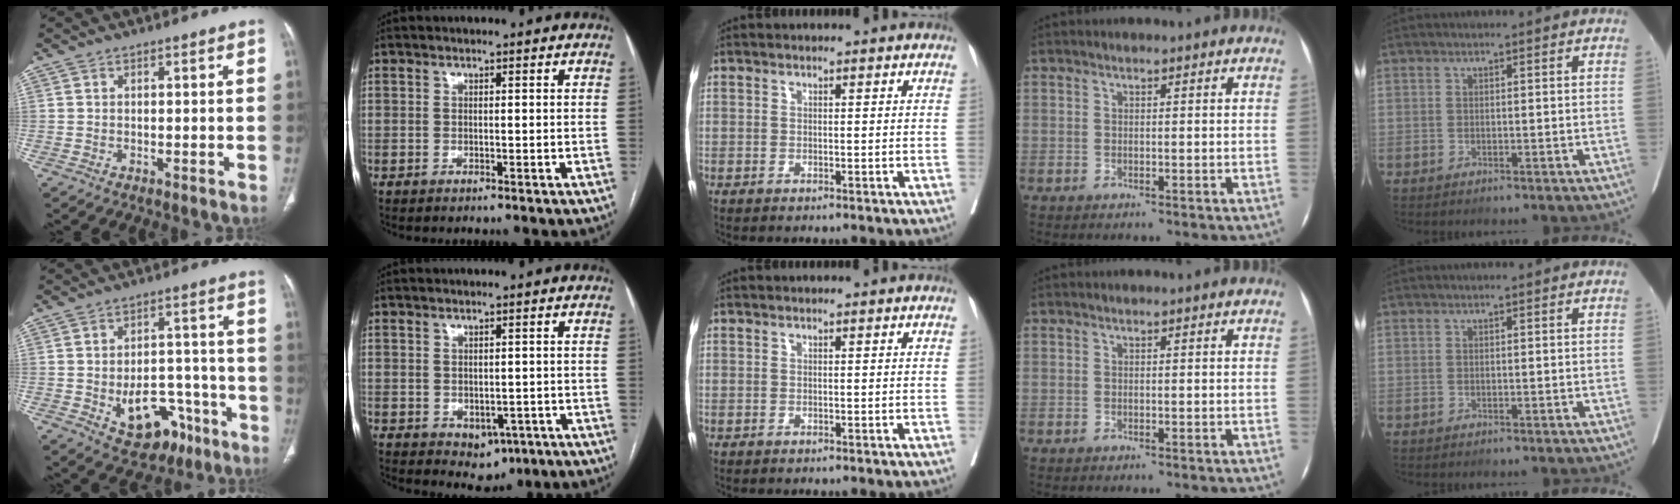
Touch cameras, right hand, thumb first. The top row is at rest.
{"thumb": {"total": 13.5, "force": [-5.9, 8.9, 8.4], "torque": [-0.089, 0.045, -0.069]}, "index": {"total": 4.2, "force": [-1.5, 3.0, 2.4], "torque": [-0.025, 0.000, -0.005]}}